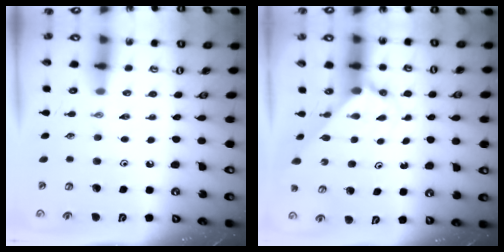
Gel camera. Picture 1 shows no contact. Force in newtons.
{"total": 2.3, "press": 2.3, "slide": 0.2}